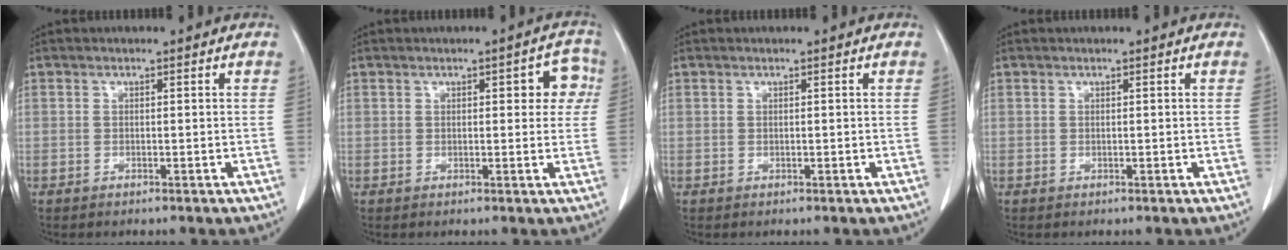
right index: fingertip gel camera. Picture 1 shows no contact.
{"total": 4.5, "force": [1.1, 2.0, 3.9], "torque": [-0.030, 0.018, 0.008]}
{"total": 0.0}
{"total": 0.0}